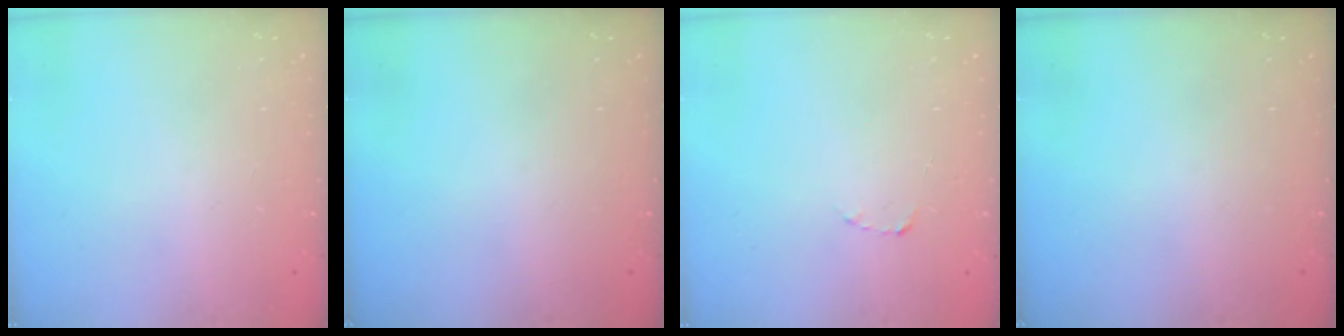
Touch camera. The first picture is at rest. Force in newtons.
{"total": 0.0}
{"total": 1.8, "press": 1.7, "slide": 0.3}
{"total": 0.0}